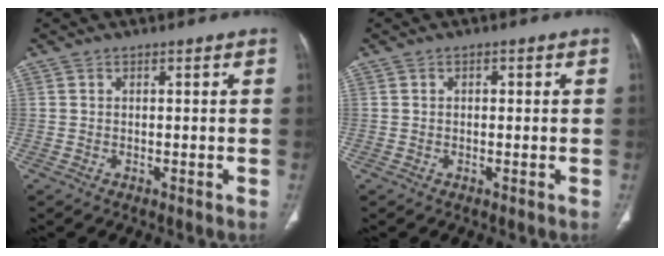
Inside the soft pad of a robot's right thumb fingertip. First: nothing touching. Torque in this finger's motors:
{"motor_torque": [-0.01, -0.24, -0.42, 0.22, 0.04]}